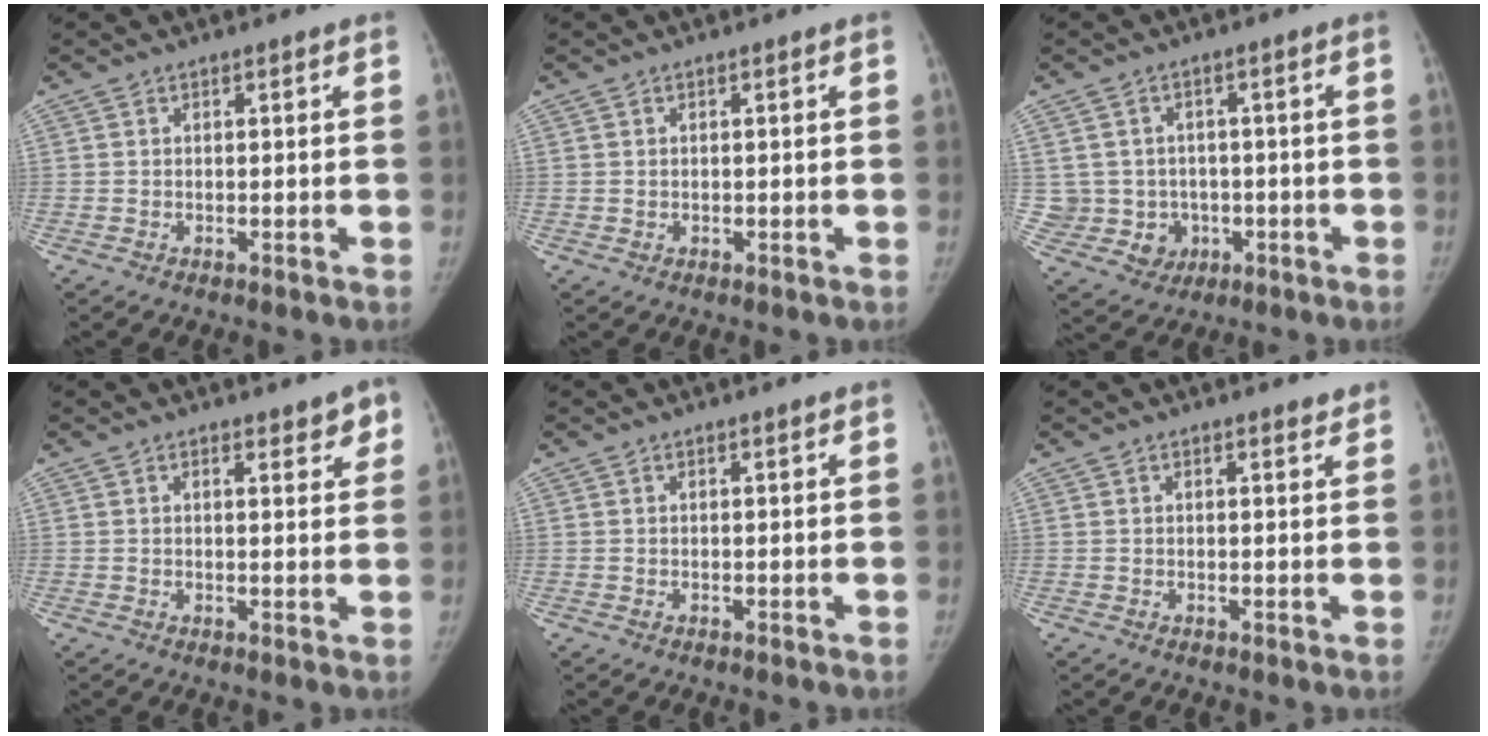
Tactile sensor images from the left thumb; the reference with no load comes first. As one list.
[{"total": 0.0}, {"total": 7.5, "force": [-0.6, 7.3, 1.5], "torque": [0.001, 0.018, 0.005]}, {"total": 4.0, "force": [2.6, 1.6, 2.6], "torque": [-0.009, -0.013, 0.031]}, {"total": 0.6, "force": [0.4, 0.0, 0.4], "torque": [-0.010, -0.002, 0.009]}, {"total": 1.6, "force": [1.4, 0.4, 0.7], "torque": [-0.003, -0.008, 0.019]}]